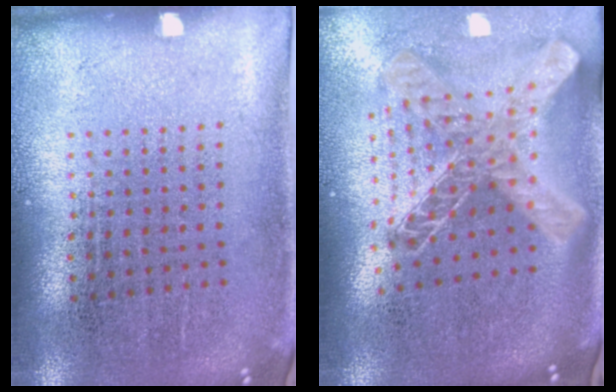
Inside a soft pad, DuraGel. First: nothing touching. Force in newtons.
{"total": 2.3, "press": 1.7, "slide": 1.5}